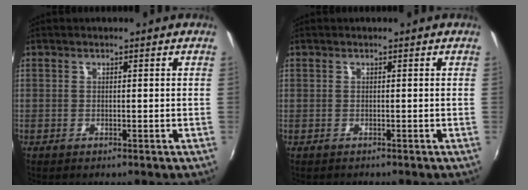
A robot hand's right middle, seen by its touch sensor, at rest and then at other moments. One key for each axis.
{"total": 0.8, "fx": -0.4, "fy": 0.7, "fz": -0.1, "tx": 0.000, "ty": 0.001, "tz": -0.004}